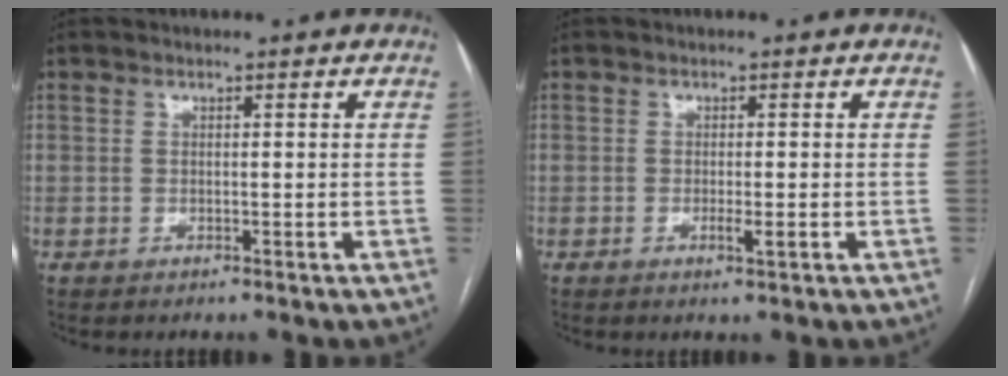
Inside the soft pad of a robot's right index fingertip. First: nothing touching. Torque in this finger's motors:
{"motor_torque": [-0.19, -0.13, -0.03, -0.01]}